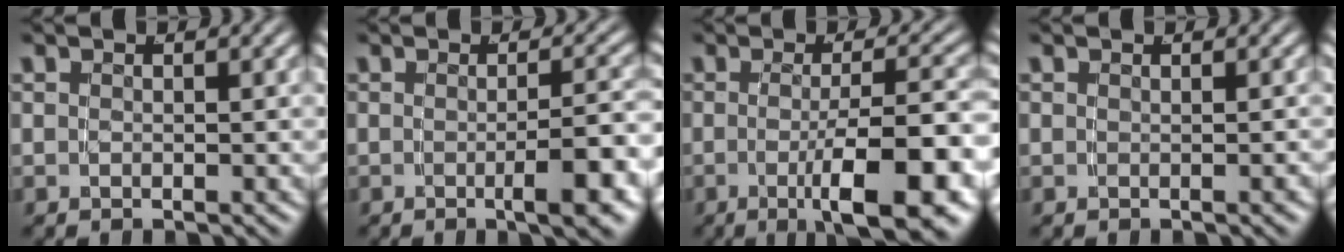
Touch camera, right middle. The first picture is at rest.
{"total": 3.4, "force": [-1.5, 0.3, 3.0], "torque": [-0.035, 0.005, -0.029]}
{"total": 7.8, "force": [-3.1, 1.5, 6.9], "torque": [-0.089, -0.008, -0.042]}
{"total": 0.0}